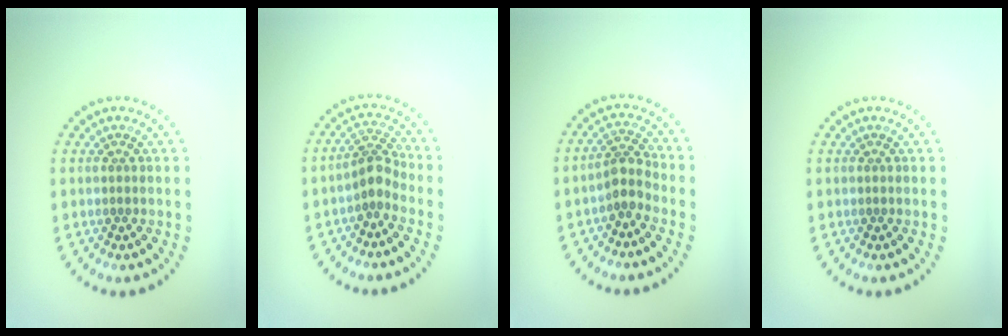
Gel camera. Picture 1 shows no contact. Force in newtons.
{"total": 2.4, "press": 1.8, "slide": 1.6}
{"total": 2.4, "press": 2.0, "slide": 1.4}
{"total": 0.0}